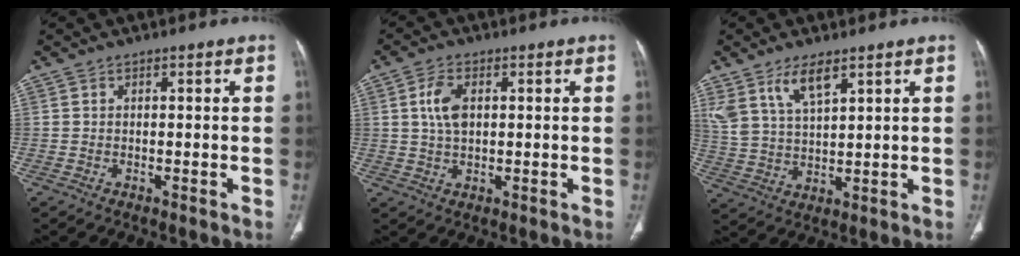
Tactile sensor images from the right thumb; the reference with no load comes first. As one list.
[{"total": 5.6, "force": [1.3, 3.2, 4.4], "torque": [-0.089, -0.001, 0.023]}, {"total": 8.4, "force": [5.3, 3.3, 5.6], "torque": [-0.110, -0.022, 0.114]}]